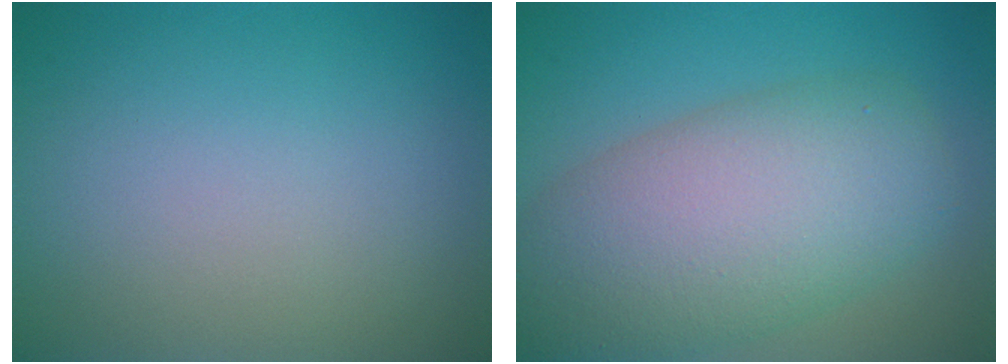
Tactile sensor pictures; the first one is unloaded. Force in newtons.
{"total": 9.7, "press": 9.7, "slide": 0.8}